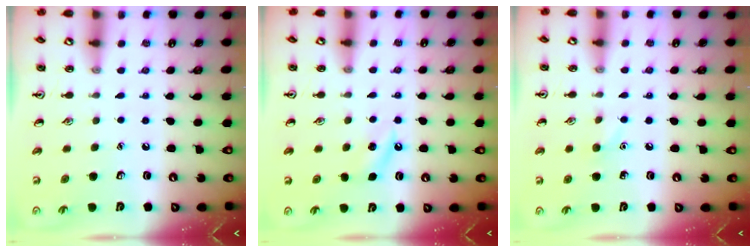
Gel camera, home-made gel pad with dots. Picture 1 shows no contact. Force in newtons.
{"total": 4.1, "press": 3.9, "slide": 1.4}
{"total": 5.5, "press": 5.2, "slide": 1.7}